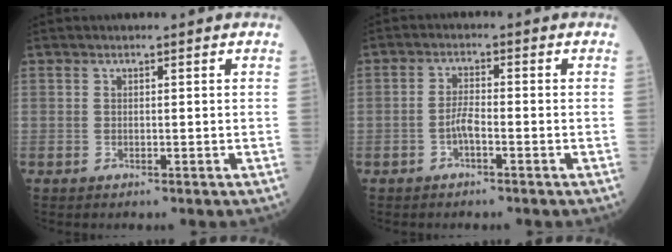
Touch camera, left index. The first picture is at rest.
{"total": 2.5, "force": [-1.3, 0.5, 2.1], "torque": [-0.042, 0.002, -0.028]}